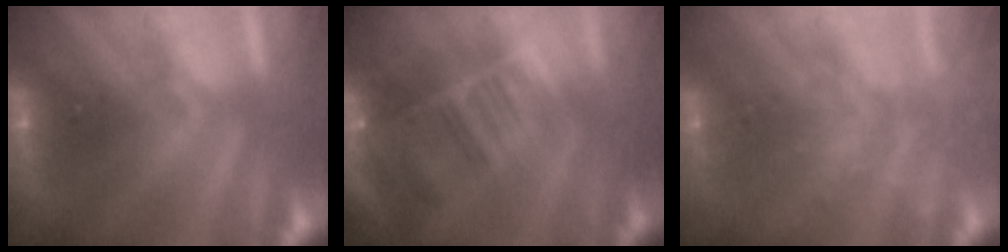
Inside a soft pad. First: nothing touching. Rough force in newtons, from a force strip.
{"total": 6.9}
{"total": 1.7}